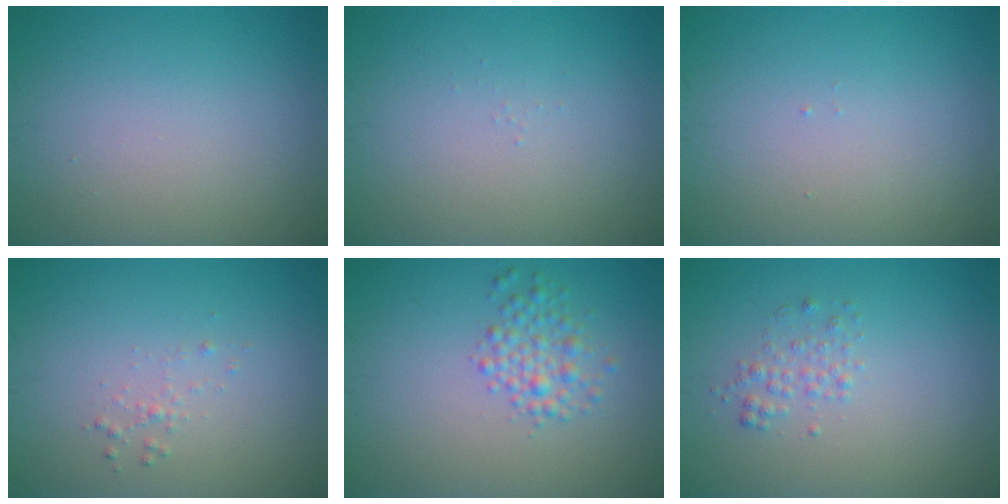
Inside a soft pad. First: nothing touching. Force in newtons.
{"total": 0.0}
{"total": 0.0}
{"total": 0.7, "press": 0.7, "slide": 0.1}
{"total": 3.2, "press": 3.2, "slide": 0.0}
{"total": 1.4, "press": 1.4, "slide": 0.0}